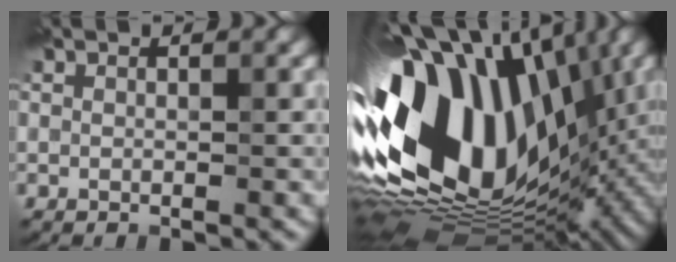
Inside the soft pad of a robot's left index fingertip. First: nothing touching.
{"total": 18.3, "force": [0.4, 11.1, 14.5], "torque": [-0.288, 0.002, -0.001]}